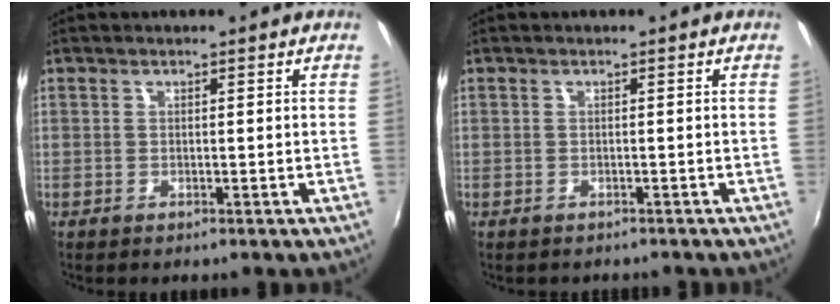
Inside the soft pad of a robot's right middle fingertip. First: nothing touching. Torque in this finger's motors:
{"motor_torque": [0.00, 0.00, -0.02, 0.01]}